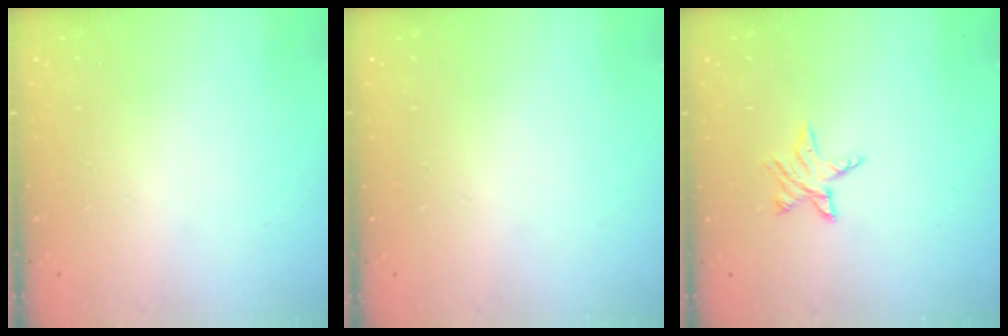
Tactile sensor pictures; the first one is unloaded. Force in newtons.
{"total": 0.0}
{"total": 4.7, "press": 4.7, "slide": 0.4}